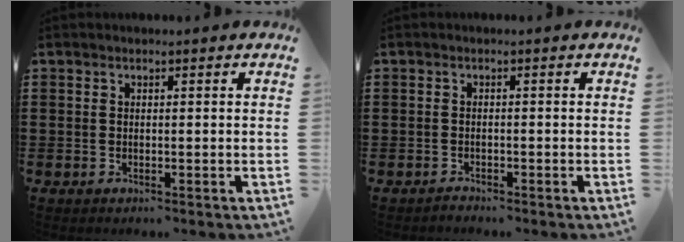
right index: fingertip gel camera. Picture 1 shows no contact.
{"total": 0.8, "force": [-0.8, 0.1, 0.0], "torque": [-0.002, 0.002, -0.018]}